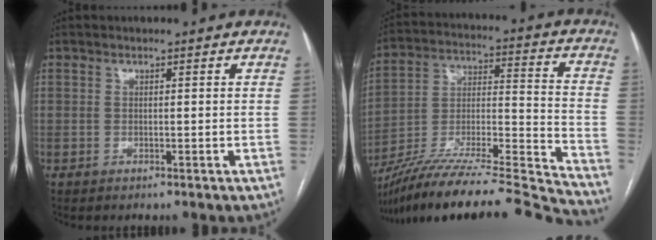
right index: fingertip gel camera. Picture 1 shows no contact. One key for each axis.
{"total": 30.1, "fx": -27.2, "fy": -0.2, "fz": 12.8, "tx": -0.163, "ty": -0.026, "tz": -0.422}